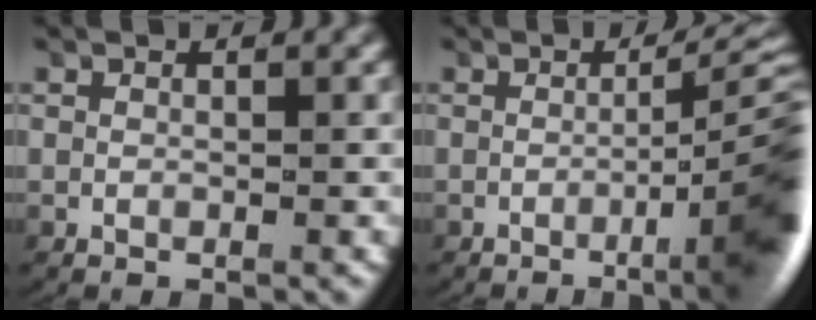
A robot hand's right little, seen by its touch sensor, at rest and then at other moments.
{"total": 8.3, "force": [-1.9, 2.2, 7.7], "torque": [-0.078, 0.002, -0.036]}